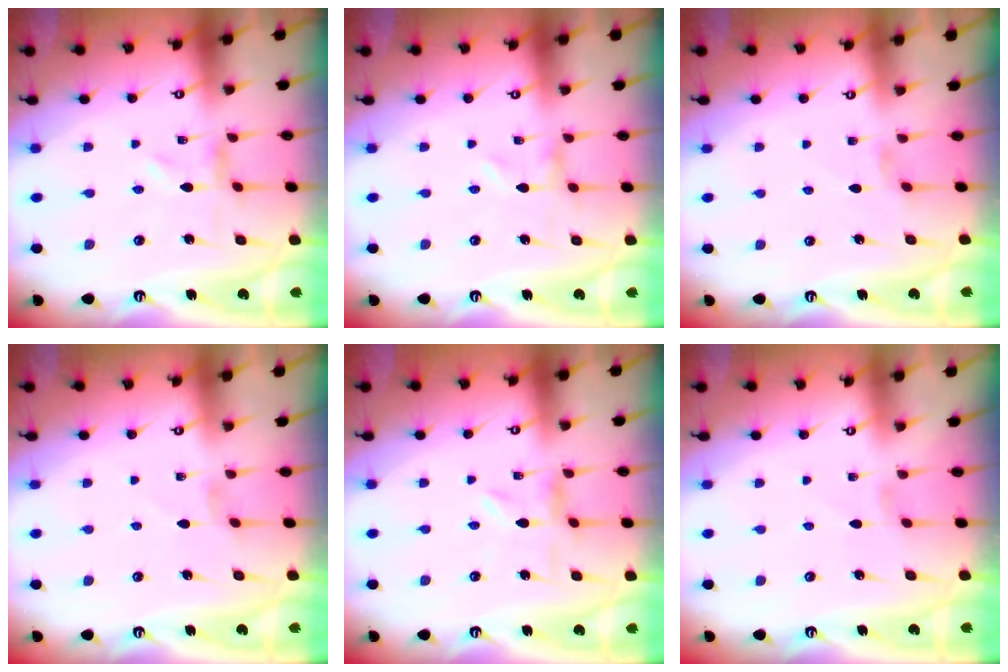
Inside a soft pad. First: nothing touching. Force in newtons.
{"total": 0.0}
{"total": 1.1, "press": 1.1, "slide": 0.3}
{"total": 1.6, "press": 1.6, "slide": 0.5}
{"total": 1.2, "press": 1.2, "slide": 0.3}
{"total": 0.0}